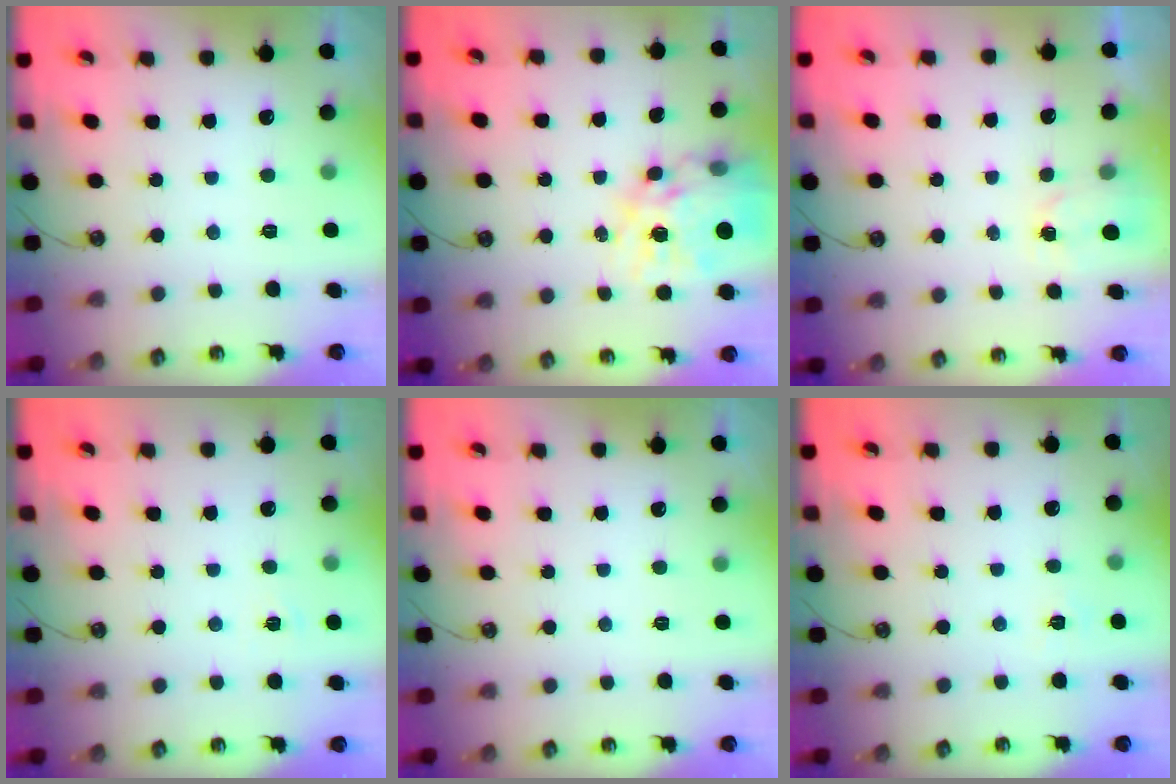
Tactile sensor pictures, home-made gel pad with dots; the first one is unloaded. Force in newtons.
{"total": 16.7, "press": 16.6, "slide": 1.5}
{"total": 2.3, "press": 2.3, "slide": 0.2}
{"total": 3.0, "press": 2.9, "slide": 0.4}
{"total": 0.0}
{"total": 2.3, "press": 2.3, "slide": 0.3}